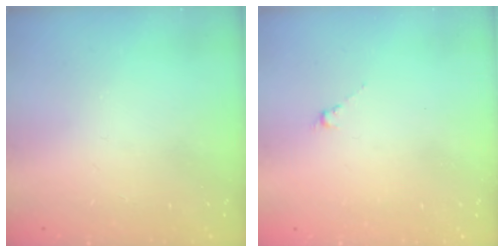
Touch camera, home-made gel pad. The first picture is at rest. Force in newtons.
{"total": 0.0}